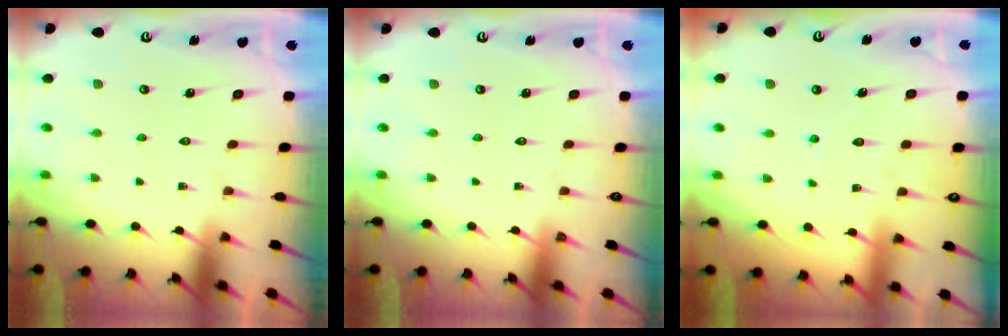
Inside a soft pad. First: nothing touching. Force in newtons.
{"total": 0.0}
{"total": 6.3, "press": 6.3, "slide": 0.4}